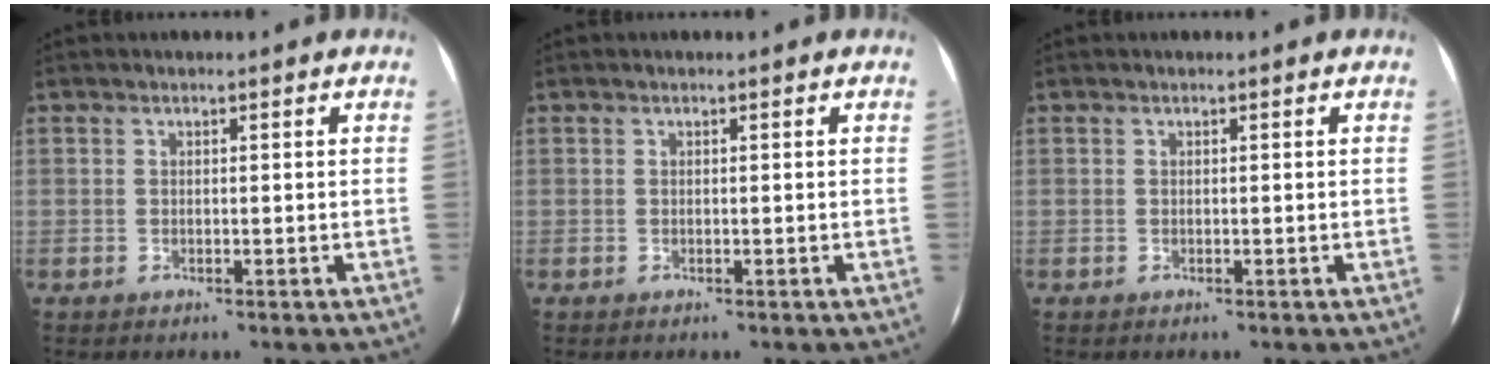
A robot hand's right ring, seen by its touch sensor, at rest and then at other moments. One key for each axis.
{"total": 0.0}
{"total": 0.0}